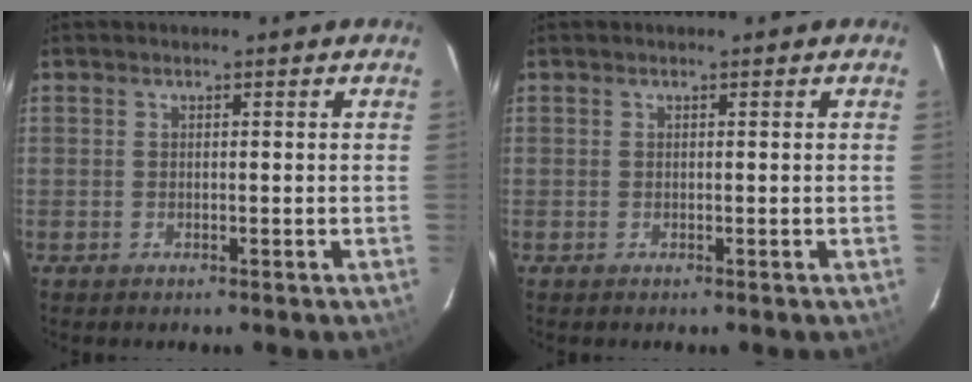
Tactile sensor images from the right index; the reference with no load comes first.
{"total": 0.0}